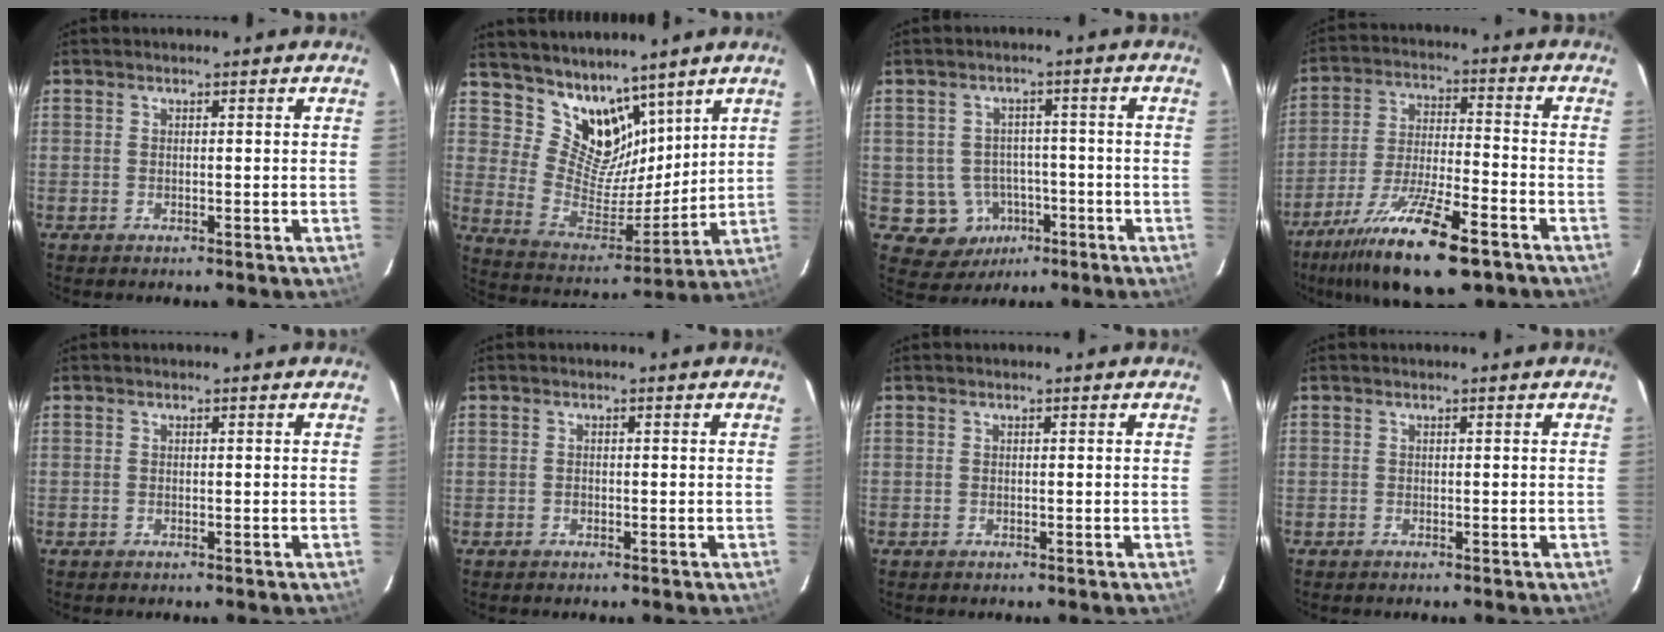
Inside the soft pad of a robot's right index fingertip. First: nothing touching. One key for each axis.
{"total": 12.8, "fx": 9.6, "fy": 7.2, "fz": 4.4, "tx": -0.081, "ty": -0.007, "tz": 0.191}
{"total": 7.4, "fx": -2.7, "fy": 6.8, "fz": 1.2, "tx": -0.042, "ty": 0.023, "tz": -0.019}
{"total": 18.7, "fx": -12.7, "fy": 4.8, "fz": 12.9, "tx": -0.258, "ty": -0.040, "tz": -0.221}
{"total": 0.0}
{"total": 0.5, "fx": -0.2, "fy": 0.4, "fz": 0.2, "tx": -0.003, "ty": 0.001, "tz": -0.005}
{"total": 0.0}
{"total": 0.0}